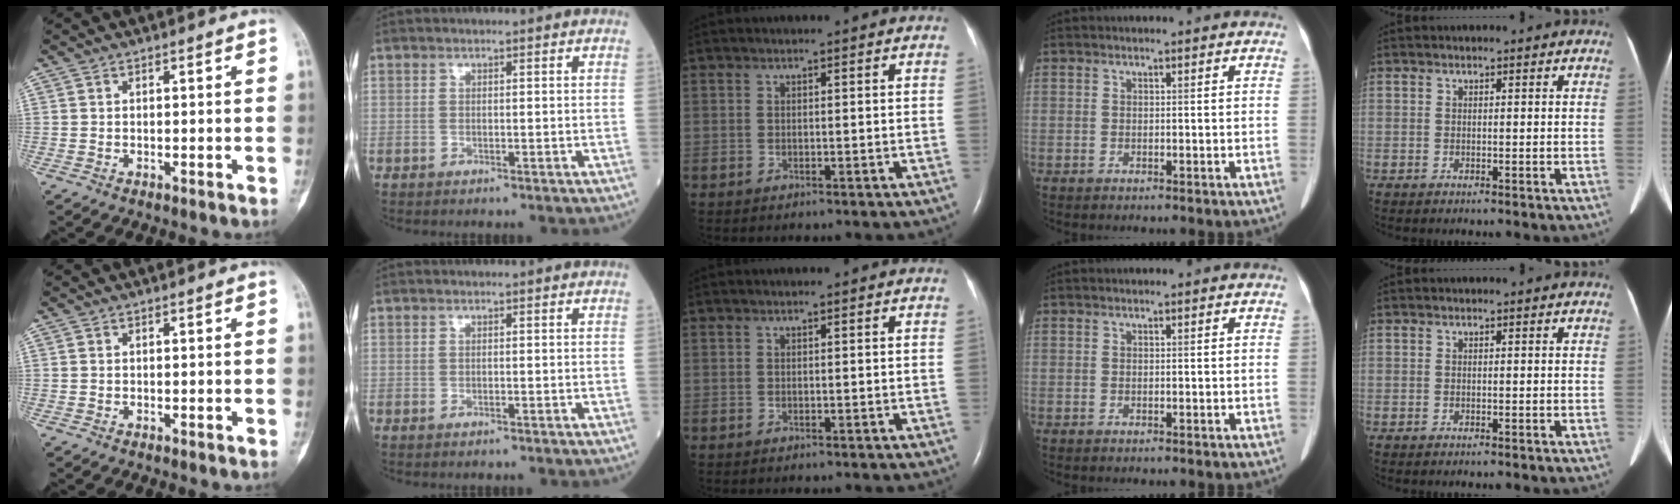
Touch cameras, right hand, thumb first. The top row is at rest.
{}